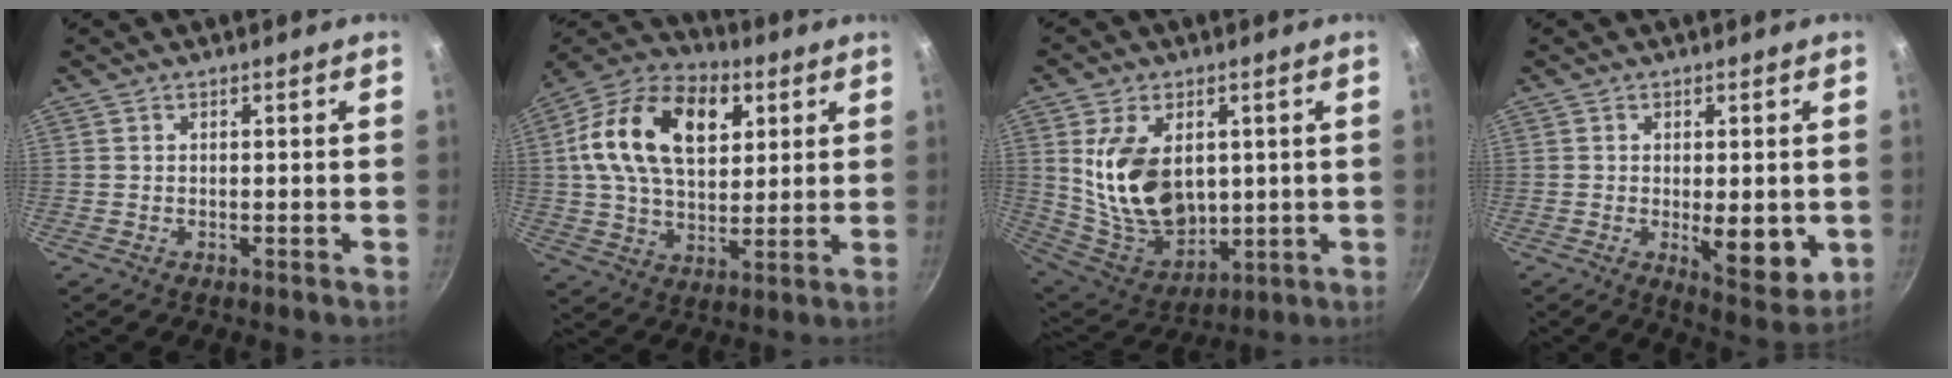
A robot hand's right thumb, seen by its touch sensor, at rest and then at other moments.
{"total": 20.9, "force": [5.8, 13.3, 15.0], "torque": [-0.240, 0.005, 0.086]}
{"total": 17.1, "force": [2.7, 11.4, 12.4], "torque": [-0.197, -0.033, 0.072]}
{"total": 9.4, "force": [-1.2, 3.8, 8.5], "torque": [-0.101, -0.021, -0.008]}